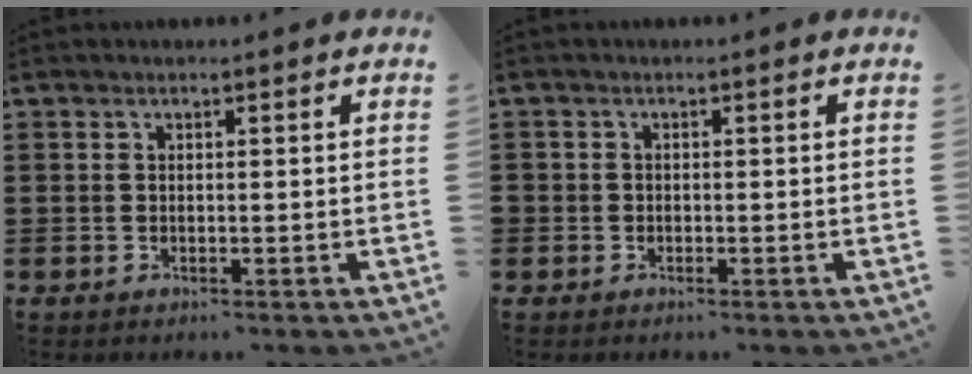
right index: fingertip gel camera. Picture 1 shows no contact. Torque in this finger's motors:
{"motor_torque": [0.45, 0.69, 0.11, 0.02]}